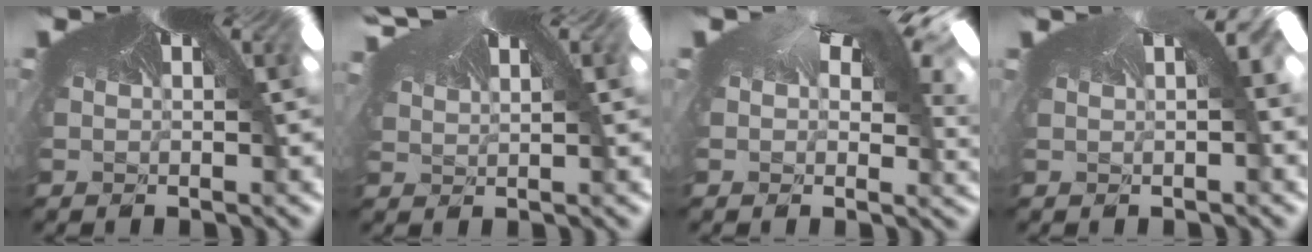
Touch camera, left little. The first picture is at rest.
{"total": 2.0, "force": [1.7, 0.8, 0.7], "torque": [-0.049, 0.019, 0.030]}
{"total": 2.4, "force": [1.7, 1.6, -0.4], "torque": [-0.035, 0.013, 0.018]}
{"total": 0.8, "force": [-0.2, 0.5, -0.6], "torque": [0.006, 0.012, -0.005]}